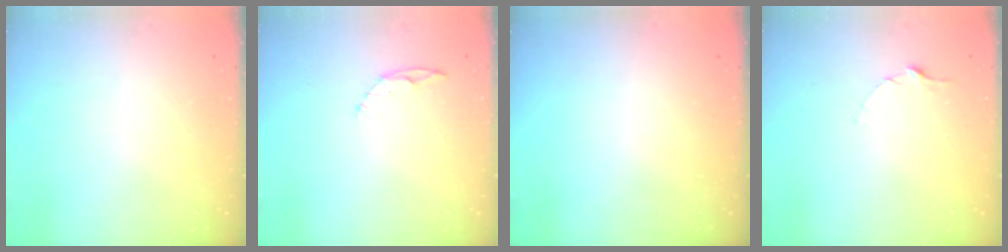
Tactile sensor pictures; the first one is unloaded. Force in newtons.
{"total": 5.7, "press": 5.6, "slide": 0.7}
{"total": 0.0}
{"total": 2.5, "press": 2.5, "slide": 0.3}